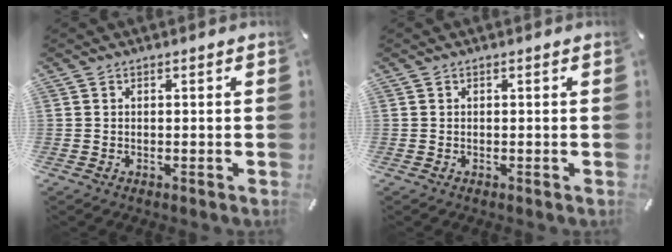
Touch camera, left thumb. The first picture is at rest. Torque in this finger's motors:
{"motor_torque": [-0.01, 0.01, 0.00, 0.02, 0.00]}